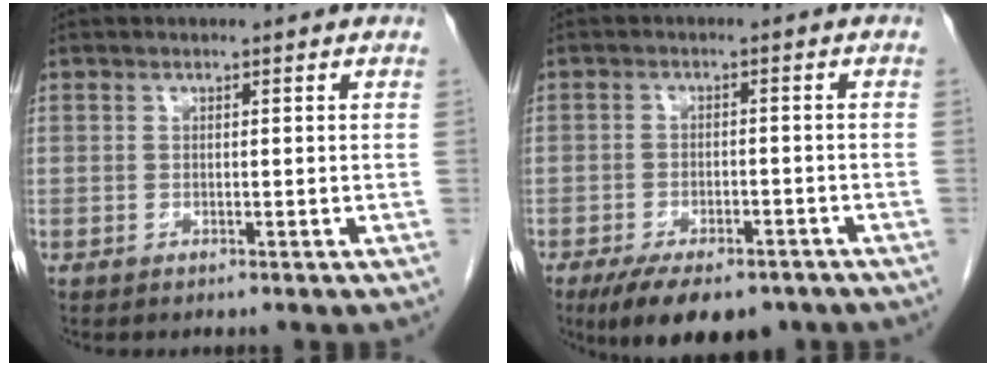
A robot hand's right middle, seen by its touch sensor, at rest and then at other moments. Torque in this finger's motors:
{"motor_torque": [1.18, -0.96, 0.16, 0.05]}